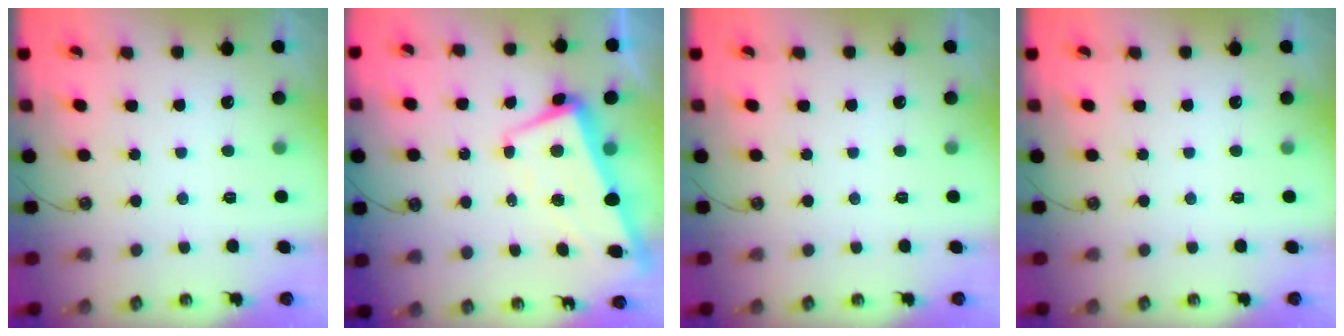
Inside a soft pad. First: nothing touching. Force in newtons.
{"total": 1.2, "press": 0.4, "slide": 1.1}
{"total": 0.0}
{"total": 0.0}